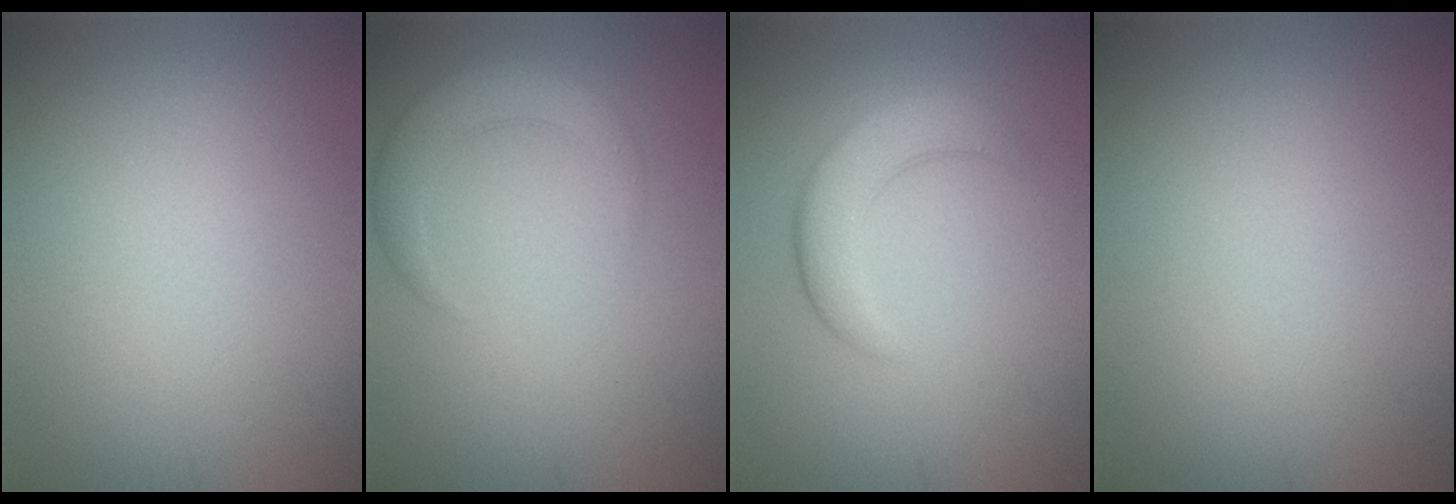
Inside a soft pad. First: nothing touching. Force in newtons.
{"total": 3.0, "press": 3.0, "slide": 0.3}
{"total": 3.9, "press": 3.9, "slide": 0.2}
{"total": 0.0}